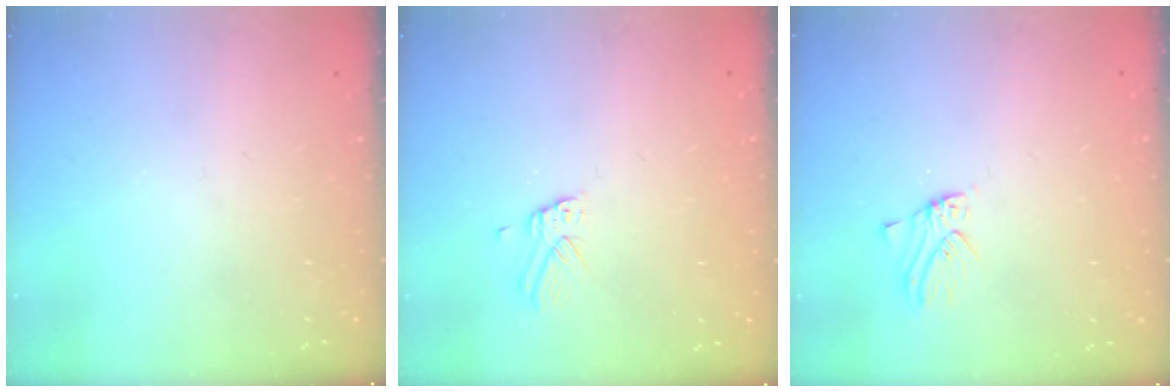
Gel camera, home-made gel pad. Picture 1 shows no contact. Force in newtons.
{"total": 2.8, "press": 2.8, "slide": 0.1}
{"total": 1.7, "press": 1.7, "slide": 0.2}